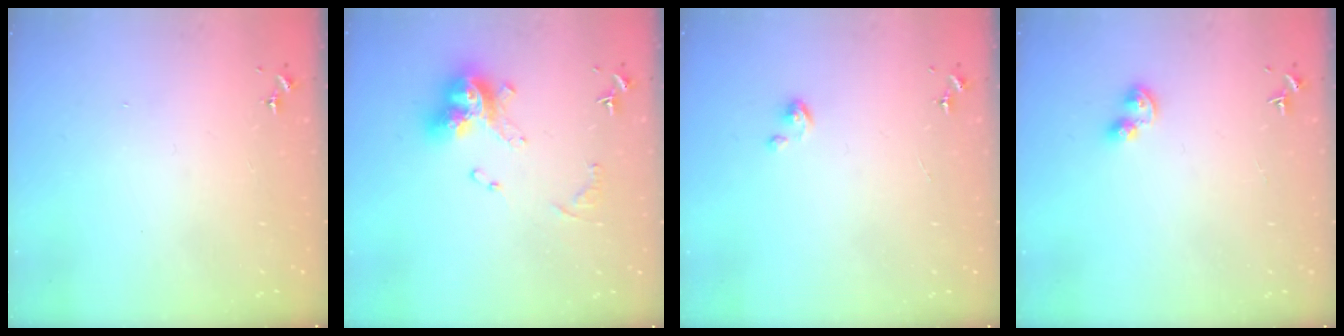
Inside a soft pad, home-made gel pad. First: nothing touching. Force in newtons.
{"total": 14.4, "press": 14.3, "slide": 1.6}
{"total": 3.4, "press": 3.4, "slide": 0.2}
{"total": 5.1, "press": 5.1, "slide": 0.4}